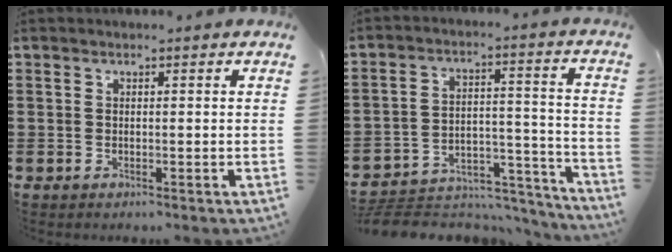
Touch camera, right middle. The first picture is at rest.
{"total": 6.5, "force": [-6.0, 2.1, 1.1], "torque": [-0.013, 0.020, -0.118]}